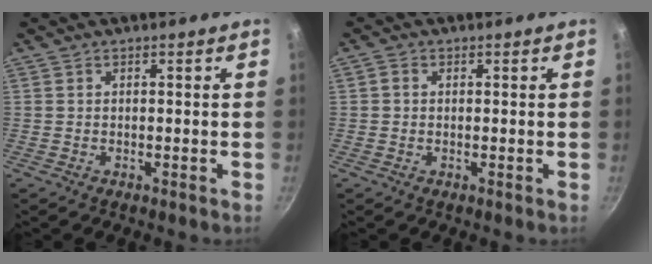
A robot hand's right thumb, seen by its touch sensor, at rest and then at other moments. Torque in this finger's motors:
{"motor_torque": [0.39, -0.36, -0.33, 0.04, 0.07]}